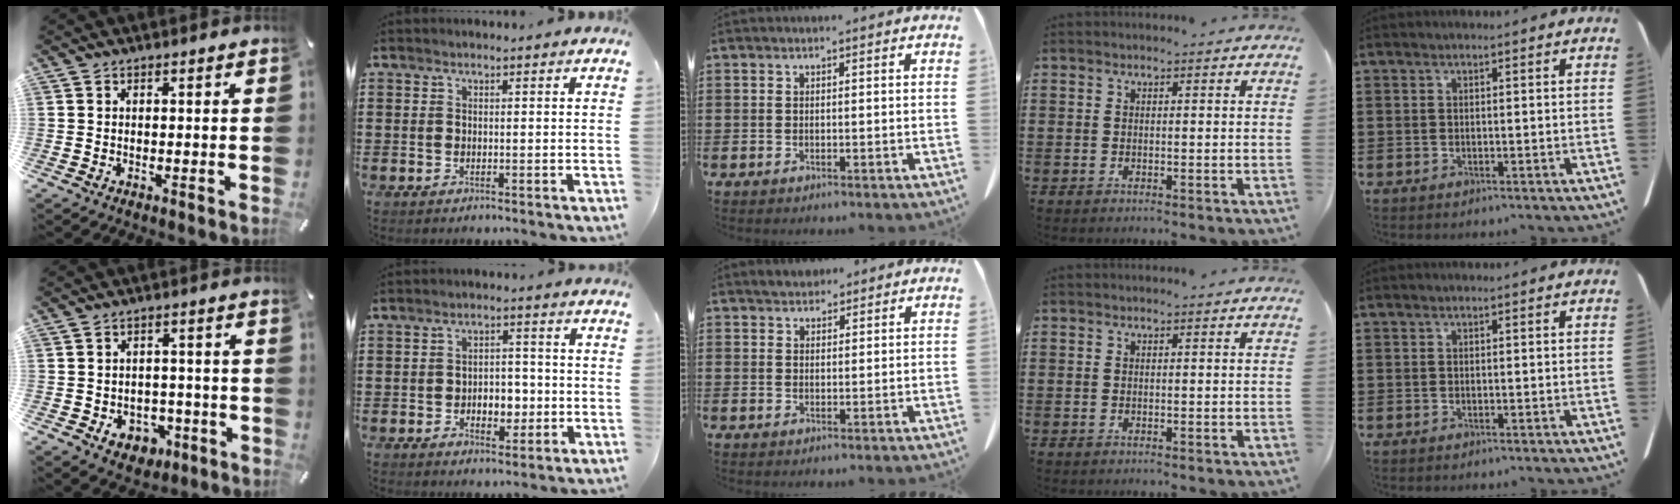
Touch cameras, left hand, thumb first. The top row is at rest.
{"thumb": {"total": 6.5, "force": [-2.3, 5.4, 2.8], "torque": [-0.030, 0.019, -0.037]}, "index": {"total": 4.6, "force": [-1.2, 3.0, 3.2], "torque": [-0.056, 0.006, -0.028]}, "middle": {"total": 2.0, "force": [1.9, 0.6, 0.0], "torque": [0.003, 0.000, 0.036]}}